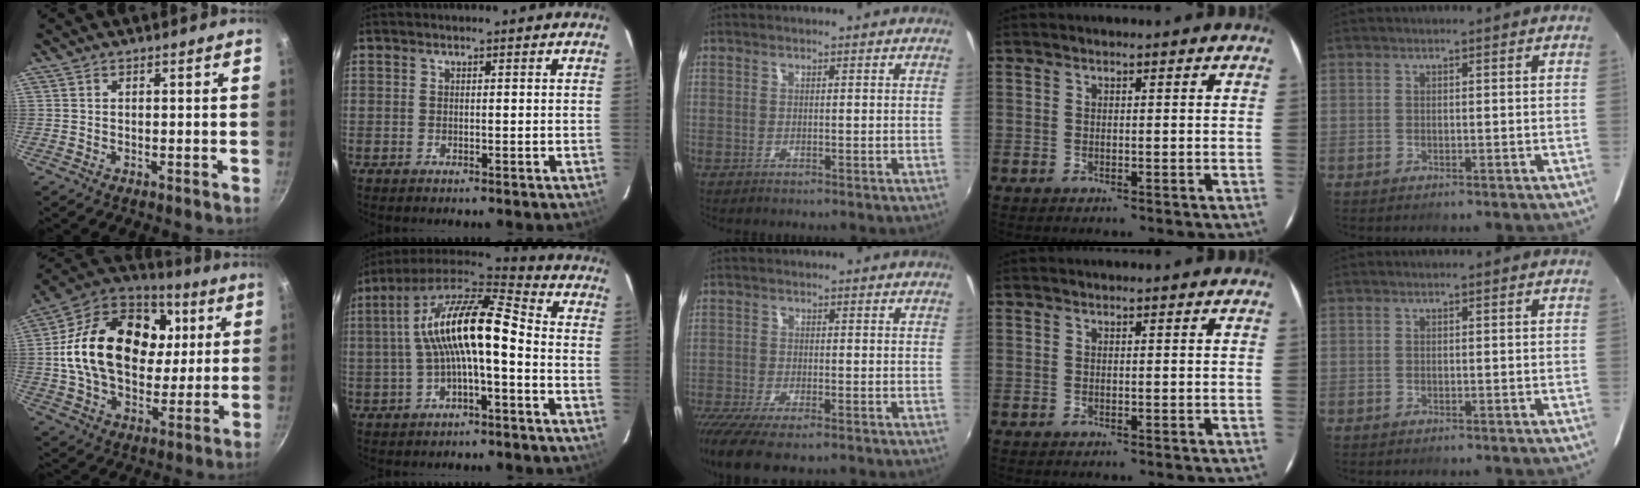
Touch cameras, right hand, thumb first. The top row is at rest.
{"thumb": {"total": 27.1, "force": [4.4, 19.0, 18.9], "torque": [-0.311, 0.016, 0.068]}, "index": {"total": 14.4, "force": [-1.3, 3.8, 13.9], "torque": [-0.254, 0.024, -0.028]}, "middle": {"total": 9.2, "force": [-6.6, 2.5, 5.8], "torque": [-0.140, -0.046, -0.121]}}